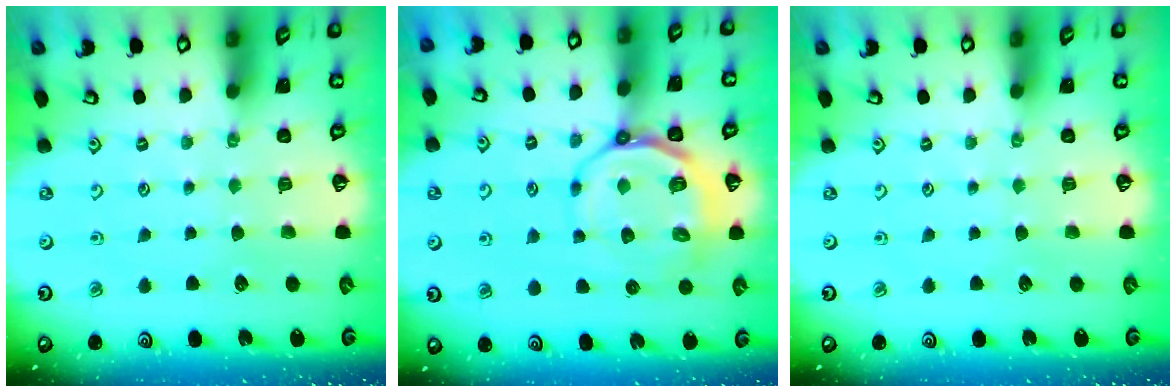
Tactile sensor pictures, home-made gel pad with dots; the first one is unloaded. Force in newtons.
{"total": 11.7, "press": 11.4, "slide": 2.9}
{"total": 0.0}